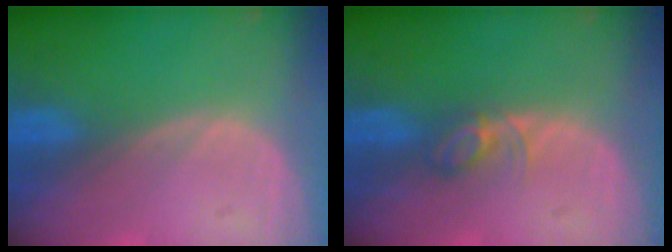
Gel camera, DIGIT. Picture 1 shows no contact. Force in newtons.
{"total": 2.8, "press": 2.8, "slide": 0.4}